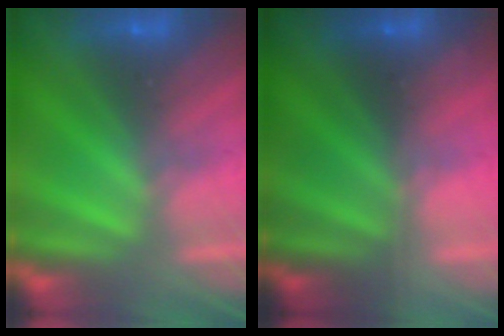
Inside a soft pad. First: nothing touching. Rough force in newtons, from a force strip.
{"total": 1.6}